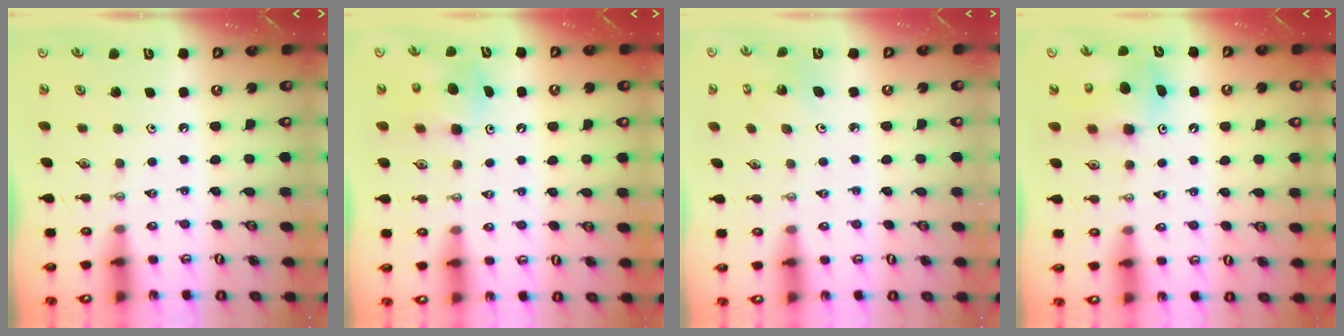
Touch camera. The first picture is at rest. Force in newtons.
{"total": 6.8, "press": 6.8, "slide": 0.4}
{"total": 2.6, "press": 2.6, "slide": 0.2}
{"total": 7.6, "press": 7.6, "slide": 0.4}